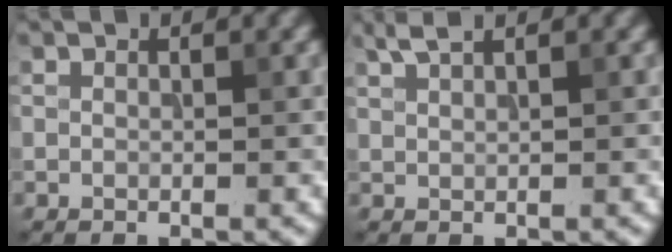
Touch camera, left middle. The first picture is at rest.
{"total": 1.7, "force": [1.3, 0.4, 1.0], "torque": [-0.018, 0.003, 0.027]}